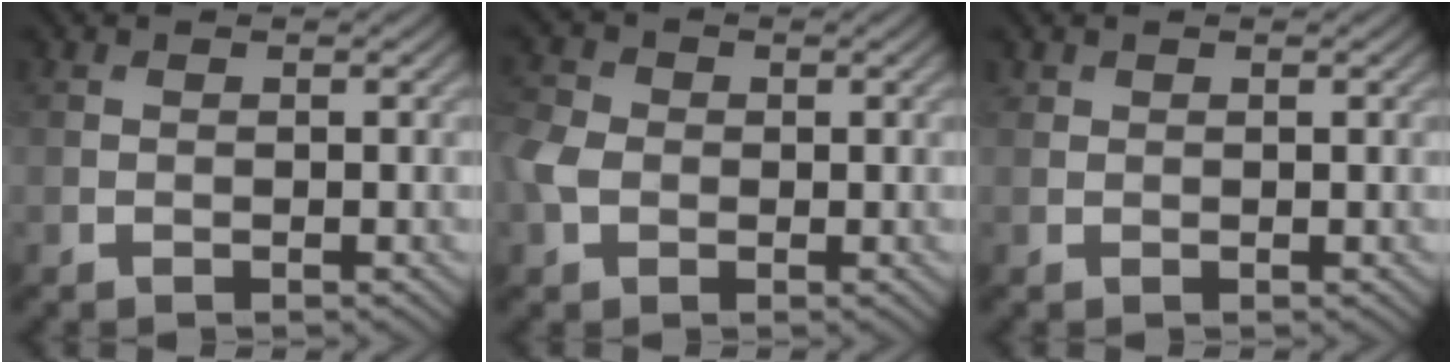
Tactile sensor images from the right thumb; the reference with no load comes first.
{"total": 4.3, "force": [-0.7, 3.4, 2.4], "torque": [-0.076, 0.004, -0.022]}
{"total": 0.5, "force": [0.5, 0.2, 0.0], "torque": [0.001, 0.000, 0.011]}